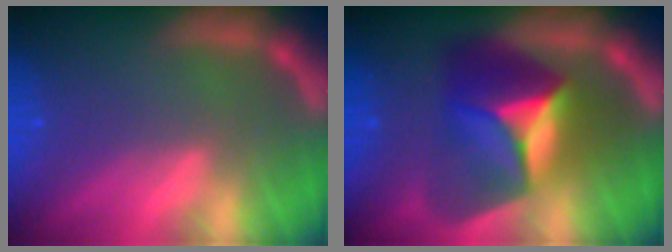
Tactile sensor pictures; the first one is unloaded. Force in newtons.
{"total": 9.5}